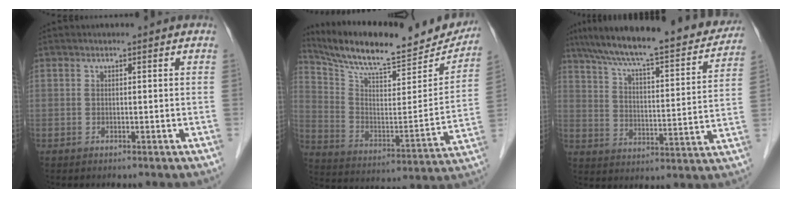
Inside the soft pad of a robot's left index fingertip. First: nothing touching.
{"total": 23.9, "force": [21.3, 4.9, 9.5], "torque": [-0.157, -0.025, 0.315]}
{"total": 24.3, "force": [21.1, 3.4, 11.6], "torque": [-0.189, -0.006, 0.292]}